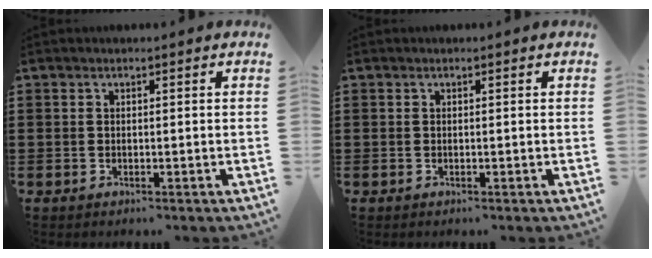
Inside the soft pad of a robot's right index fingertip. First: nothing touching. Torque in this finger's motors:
{"motor_torque": [-0.10, 0.09, 0.00, -0.01]}